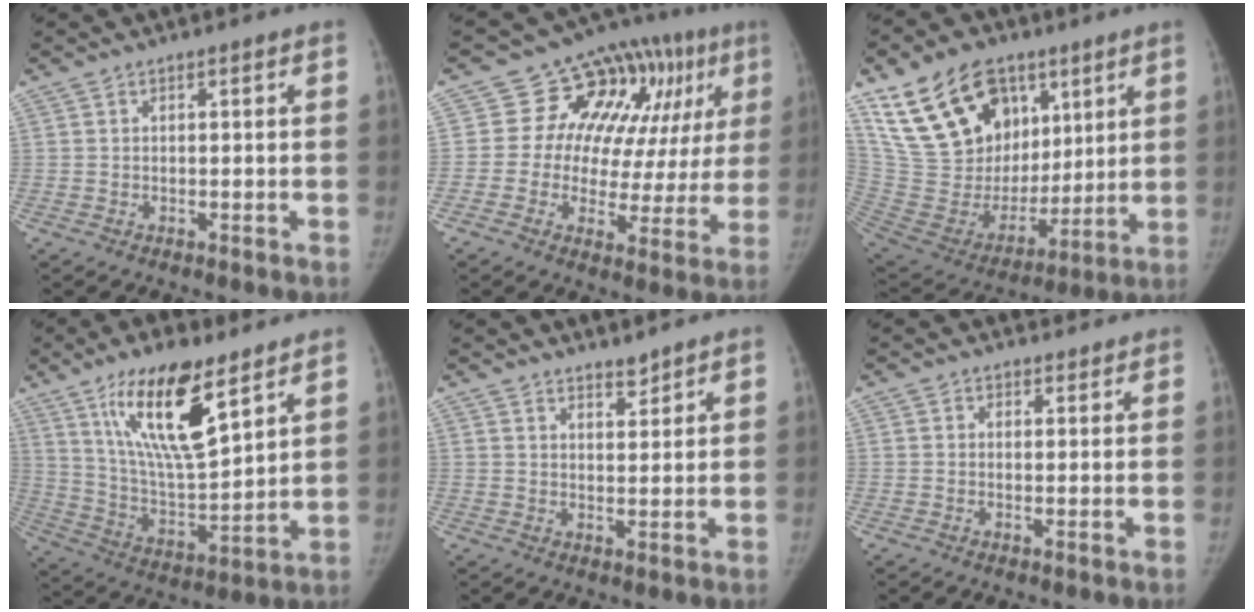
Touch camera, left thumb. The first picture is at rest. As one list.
[{"total": 17.7, "force": [6.0, 11.6, 11.9], "torque": [-0.089, 0.016, 0.079]}, {"total": 25.7, "force": [13.1, 16.7, 14.5], "torque": [-0.240, -0.020, 0.249]}, {"total": 18.2, "force": [10.4, 5.7, 13.9], "torque": [-0.227, -0.054, 0.198]}, {"total": 2.9, "force": [2.7, 0.8, 0.8], "torque": [0.000, -0.023, 0.044]}, {"total": 1.4, "force": [1.1, 0.9, -0.2], "torque": [0.020, -0.005, 0.008]}]